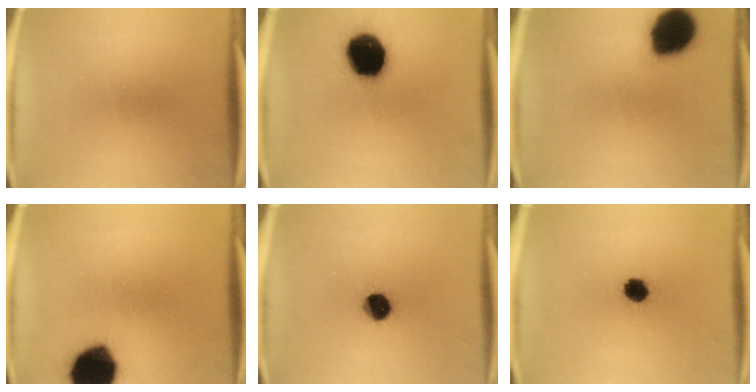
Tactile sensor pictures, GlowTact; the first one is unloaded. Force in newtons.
{"total": 19.2}
{"total": 16.2}
{"total": 17.9}
{"total": 7.9}
{"total": 5.8}